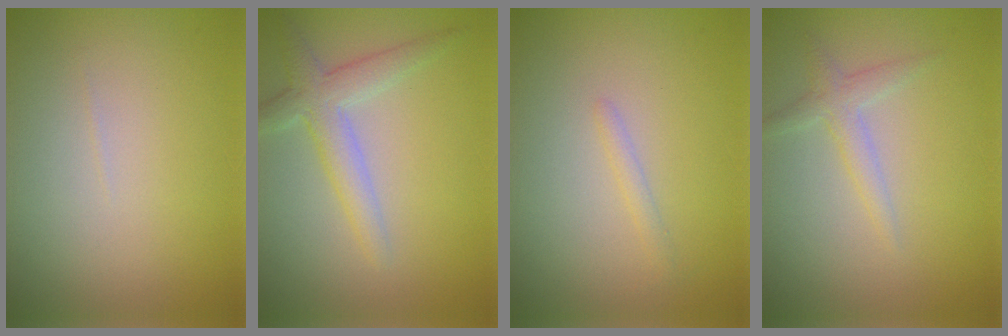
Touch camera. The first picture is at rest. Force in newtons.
{"total": 3.2, "press": 3.2, "slide": 0.2}
{"total": 0.7, "press": 0.7, "slide": 0.0}
{"total": 1.8, "press": 1.8, "slide": 0.1}